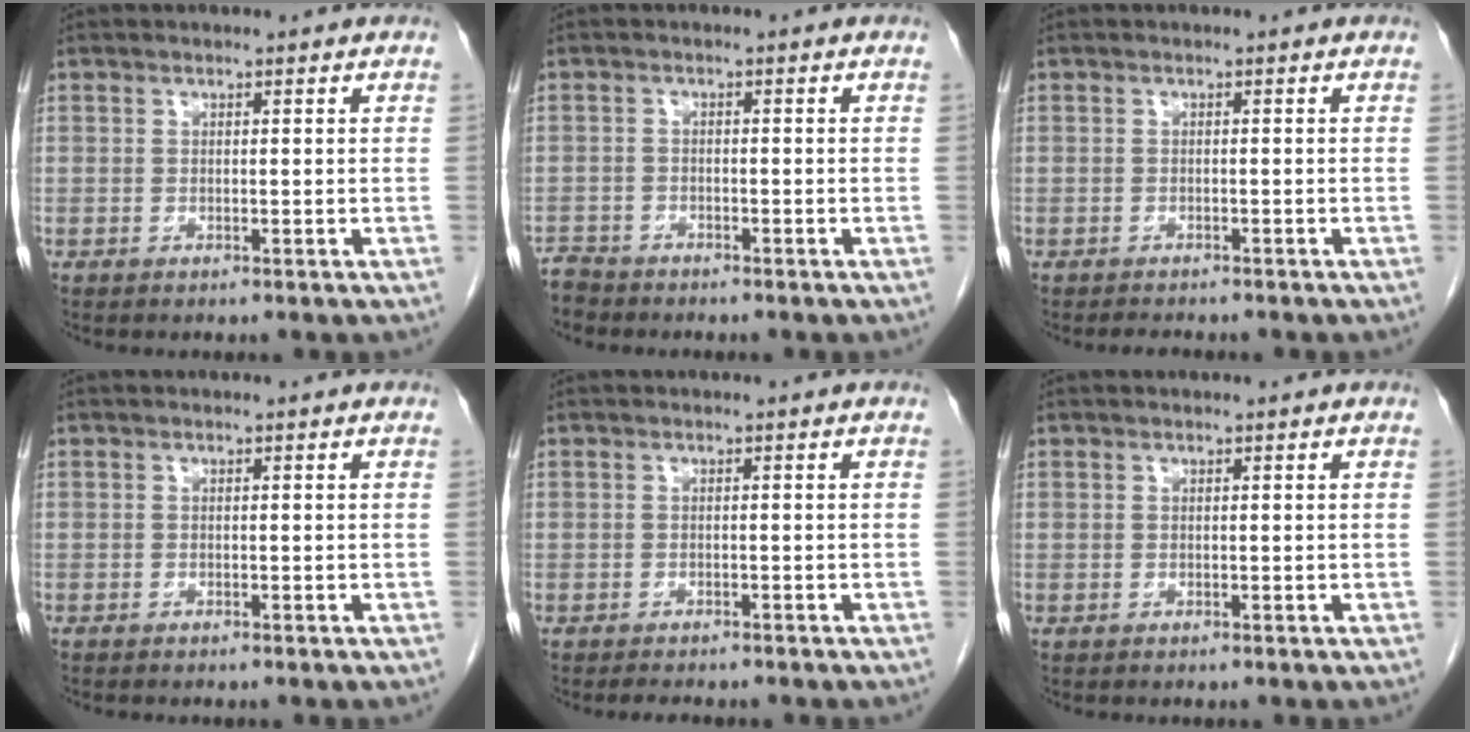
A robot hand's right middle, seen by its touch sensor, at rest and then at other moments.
{"total": 2.8, "force": [-2.7, 0.6, -0.4], "torque": [0.006, -0.008, -0.053]}
{"total": 2.6, "force": [-2.4, 0.6, 1.0], "torque": [-0.018, -0.007, -0.030]}
{"total": 0.9, "force": [-0.7, 0.1, 0.4], "torque": [-0.008, -0.002, -0.009]}
{"total": 3.4, "force": [-2.9, 0.8, 1.5], "torque": [-0.024, -0.008, -0.035]}
{"total": 0.0}